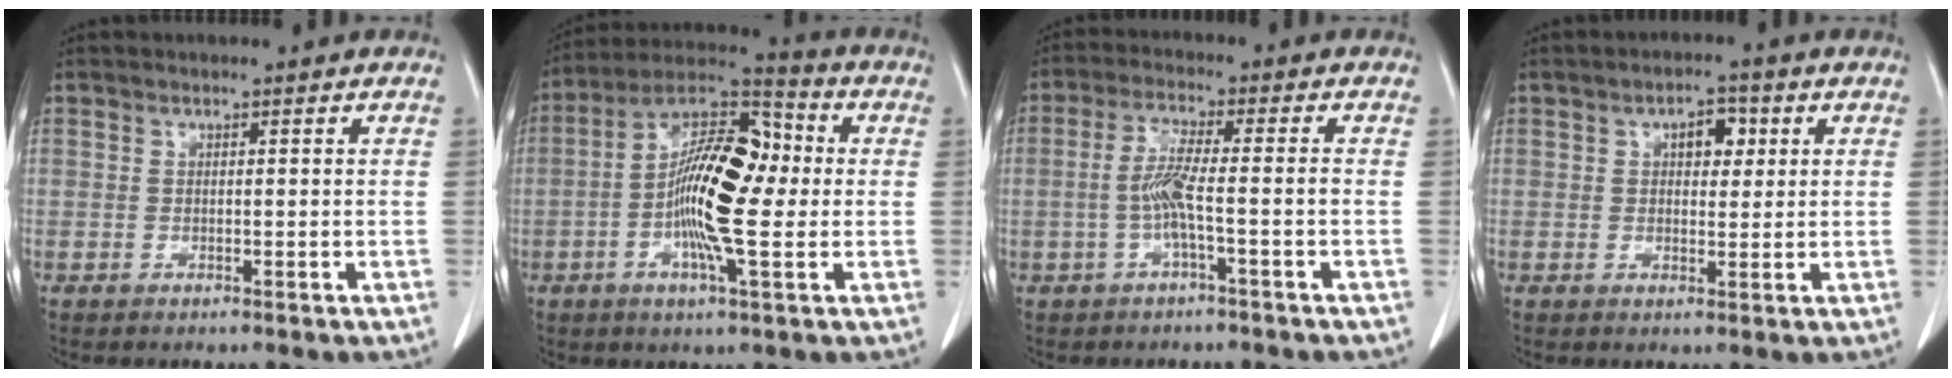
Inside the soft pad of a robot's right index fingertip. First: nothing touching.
{"total": 15.8, "force": [-0.4, 4.1, 15.3], "torque": [-0.282, 0.025, -0.017]}
{"total": 5.2, "force": [-1.3, -0.1, 5.0], "torque": [-0.105, 0.007, -0.026]}
{"total": 4.1, "force": [1.5, 2.2, 3.2], "torque": [-0.045, 0.011, 0.020]}